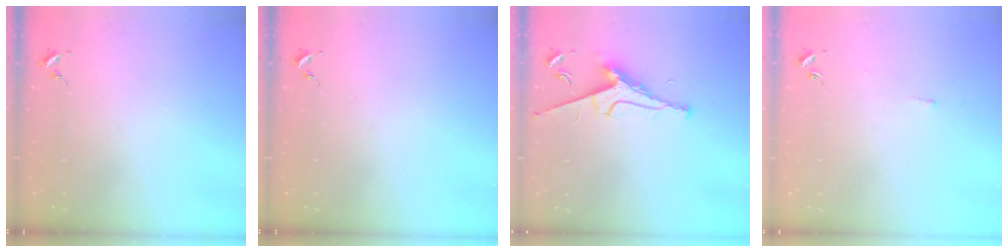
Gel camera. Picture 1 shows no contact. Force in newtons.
{"total": 0.0}
{"total": 7.9, "press": 7.8, "slide": 1.2}
{"total": 2.2, "press": 2.2, "slide": 0.5}